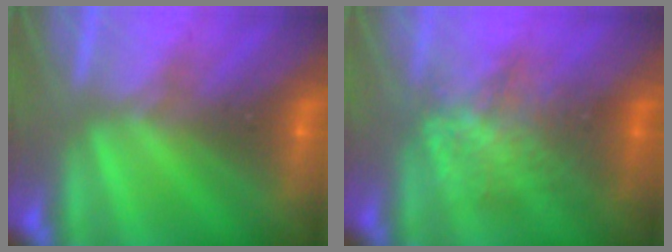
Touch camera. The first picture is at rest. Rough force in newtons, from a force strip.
{"total": 2.3}